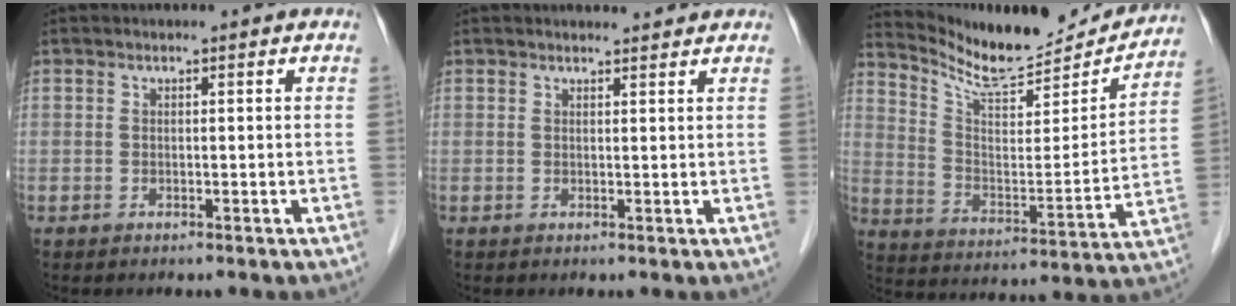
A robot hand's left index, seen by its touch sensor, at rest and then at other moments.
{"total": 1.8, "force": [1.8, 0.1, 0.3], "torque": [-0.011, -0.001, 0.022]}
{"total": 17.3, "force": [16.5, 2.3, 4.6], "torque": [-0.086, -0.048, 0.250]}